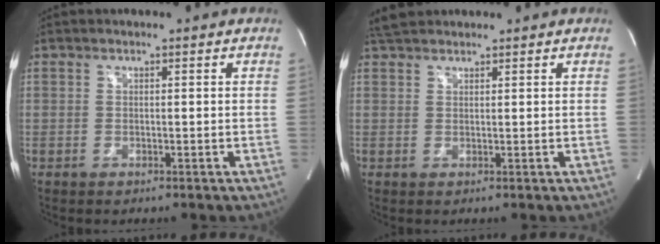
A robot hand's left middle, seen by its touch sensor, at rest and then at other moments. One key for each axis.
{"total": 3.3, "fx": 3.0, "fy": 1.0, "fz": 0.8, "tx": -0.020, "ty": 0.024, "tz": 0.055}